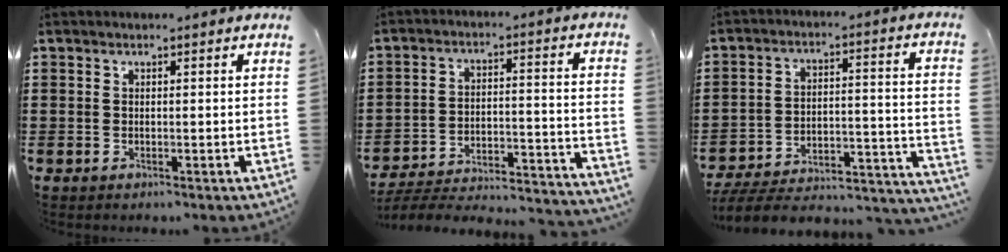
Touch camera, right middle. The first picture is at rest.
{"total": 3.9, "force": [-3.6, 0.4, 1.3], "torque": [-0.034, -0.013, -0.083]}
{"total": 4.8, "force": [-4.3, 1.1, 1.7], "torque": [-0.036, -0.007, -0.090]}